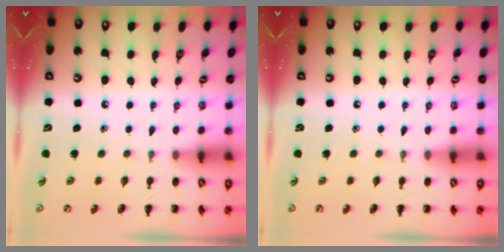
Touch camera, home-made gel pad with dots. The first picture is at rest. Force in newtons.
{"total": 0.0}